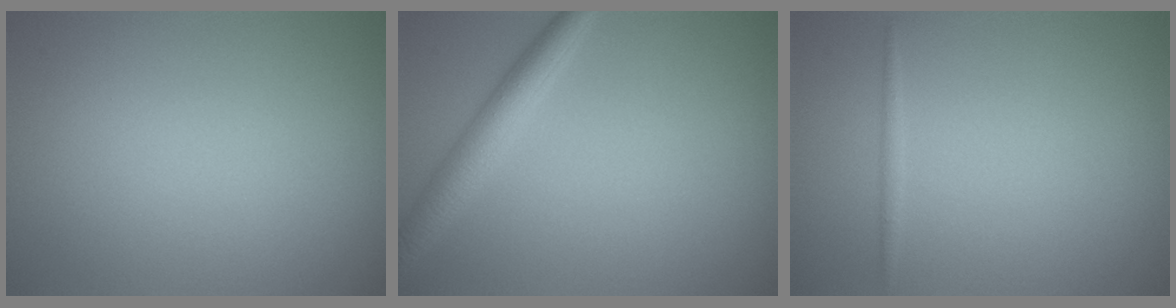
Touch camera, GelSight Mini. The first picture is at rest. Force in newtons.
{"total": 2.8, "press": 2.8, "slide": 0.1}
{"total": 0.6, "press": 0.6, "slide": 0.0}